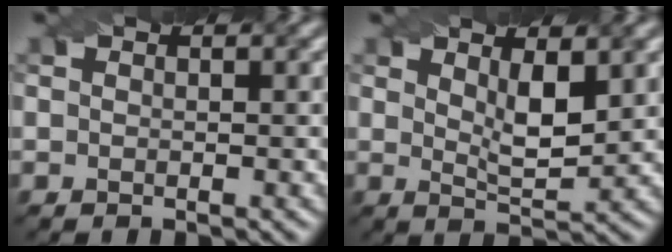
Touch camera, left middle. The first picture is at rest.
{"total": 3.3, "force": [1.4, 0.9, 2.9], "torque": [-0.051, -0.010, 0.026]}